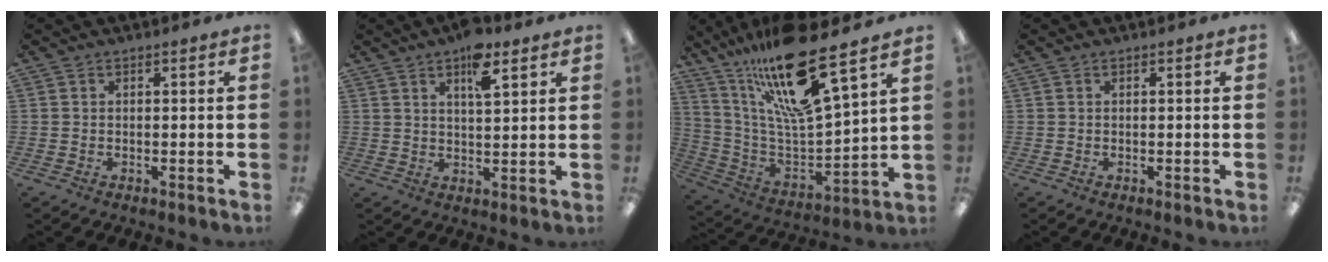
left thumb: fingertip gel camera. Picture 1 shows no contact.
{"total": 7.8, "force": [4.9, 2.6, 5.4], "torque": [-0.079, -0.020, 0.078]}
{"total": 22.3, "force": [16.5, 3.9, 14.6], "torque": [-0.268, -0.104, 0.267]}
{"total": 0.0}